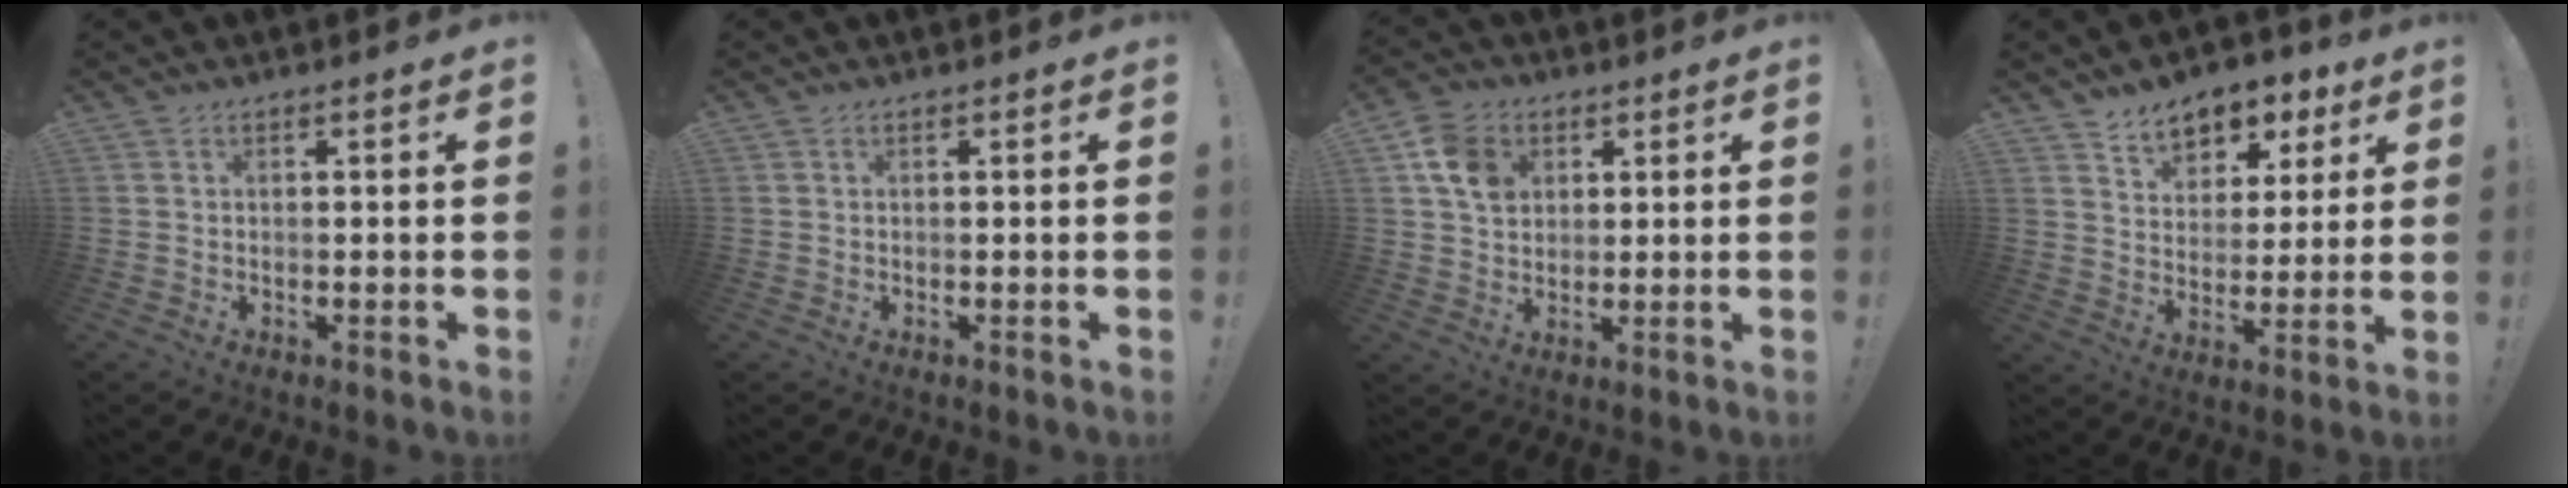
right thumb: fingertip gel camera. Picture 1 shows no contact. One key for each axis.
{"total": 0.0}
{"total": 9.7, "fx": 3.8, "fy": 7.6, "fz": 4.8, "tx": -0.066, "ty": -0.005, "tz": 0.075}
{"total": 8.9, "fx": 6.0, "fy": 6.0, "fz": 2.6, "tx": -0.030, "ty": -0.044, "tz": 0.113}